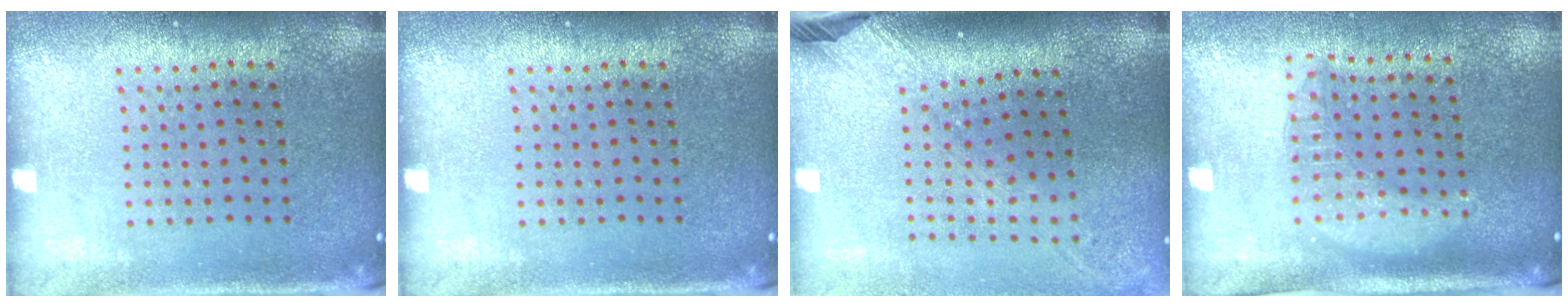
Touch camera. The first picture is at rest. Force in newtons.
{"total": 0.0}
{"total": 2.4, "press": 1.8, "slide": 1.7}
{"total": 1.7, "press": 1.5, "slide": 0.9}